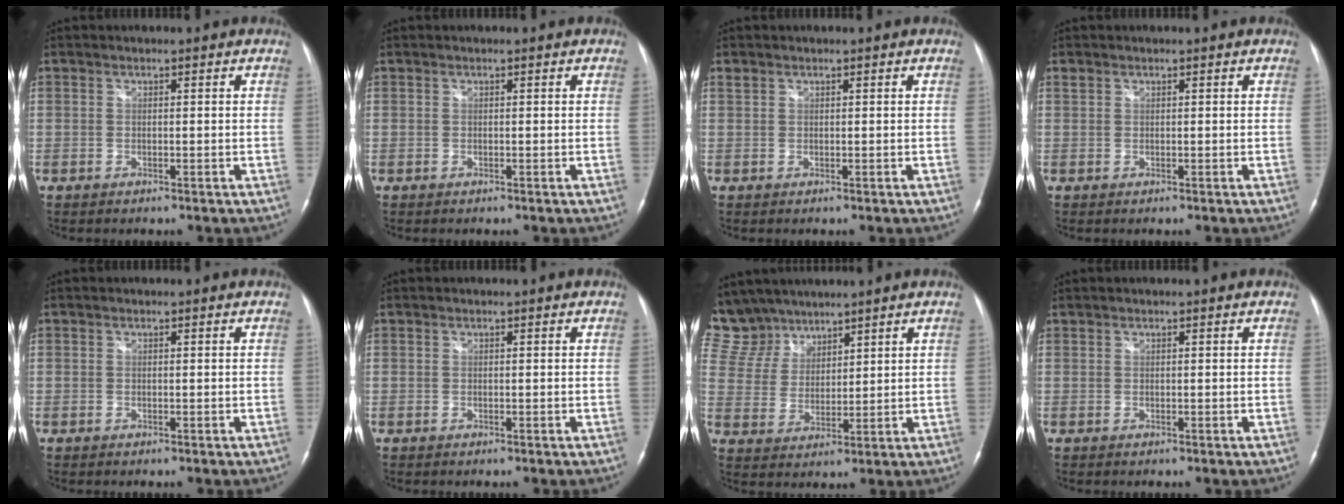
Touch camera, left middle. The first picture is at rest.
{"total": 0.0}
{"total": 0.6, "force": [0.5, 0.4, 0.1], "torque": [-0.006, 0.009, 0.010]}
{"total": 0.5, "force": [0.4, 0.3, 0.1], "torque": [-0.007, 0.009, 0.009]}
{"total": 0.0}
{"total": 0.0}
{"total": 10.7, "force": [9.3, 5.3, 0.8], "torque": [-0.032, 0.017, 0.197]}
{"total": 0.0}